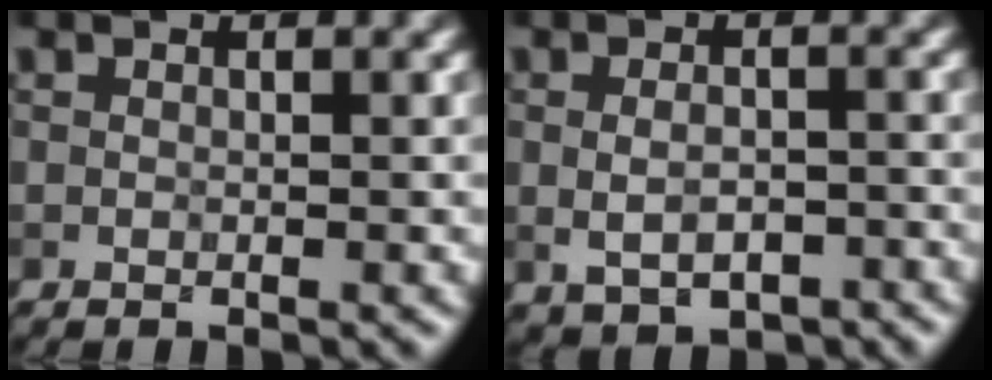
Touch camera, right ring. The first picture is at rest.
{"total": 3.7, "force": [-1.1, 2.2, 2.7], "torque": [-0.048, -0.004, -0.015]}